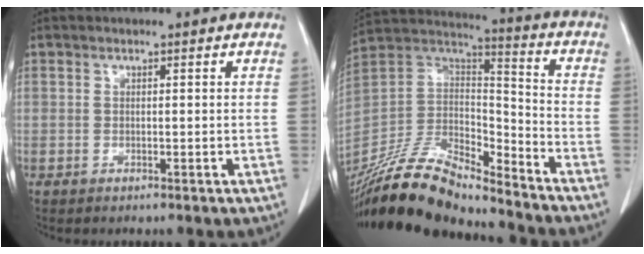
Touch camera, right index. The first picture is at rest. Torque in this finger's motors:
{"motor_torque": [1.07, -1.07, 0.54, 0.21]}